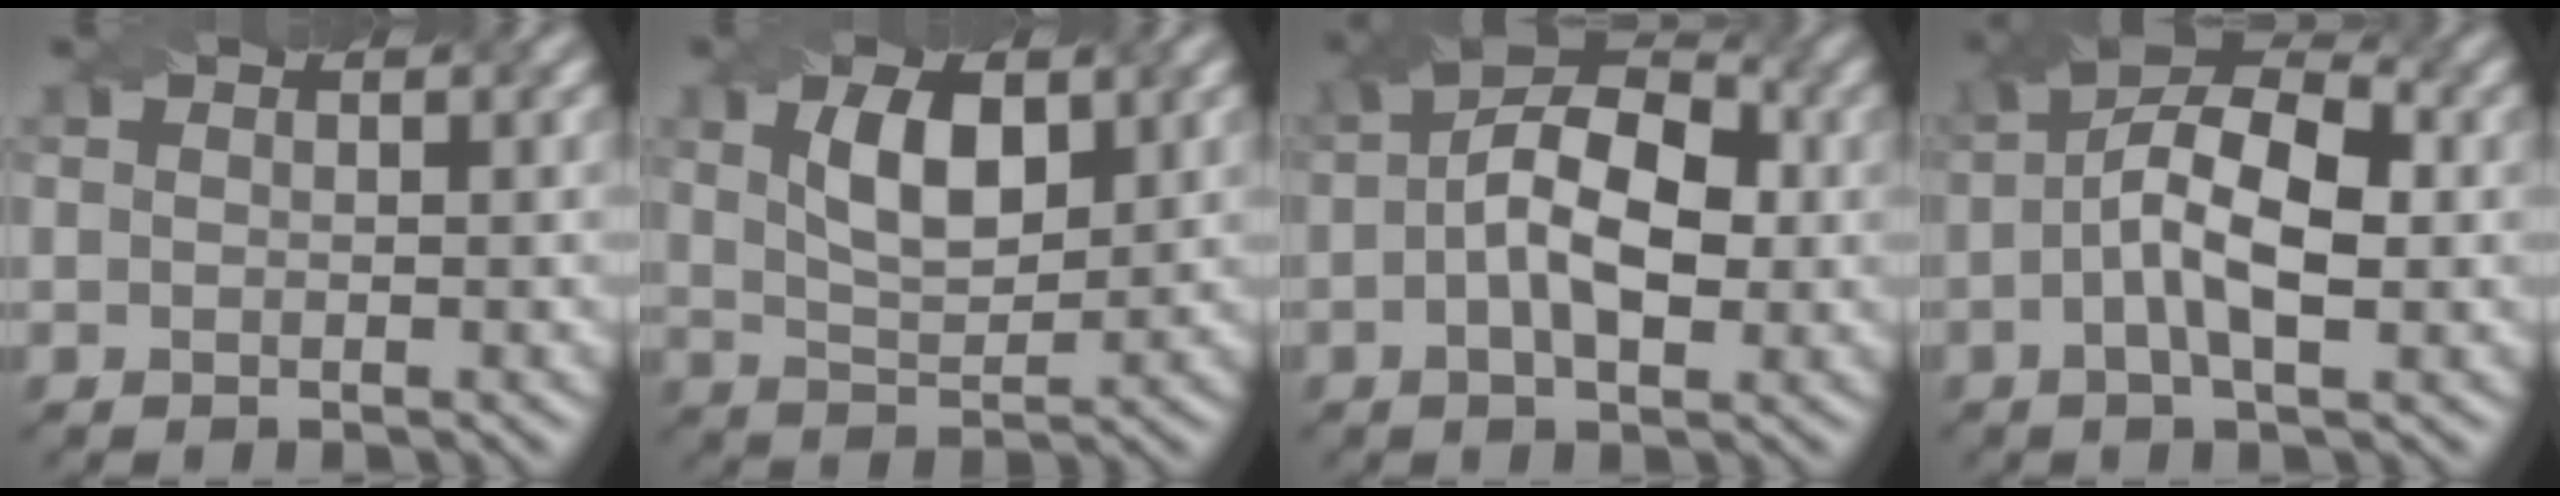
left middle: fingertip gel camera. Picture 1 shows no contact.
{"total": 3.9, "force": [1.1, 2.0, 3.1], "torque": [-0.058, 0.001, 0.037]}
{"total": 7.3, "force": [-0.5, 4.0, 6.1], "torque": [-0.093, 0.020, -0.004]}
{"total": 7.2, "force": [-1.0, 3.2, 6.3], "torque": [-0.106, 0.020, -0.011]}